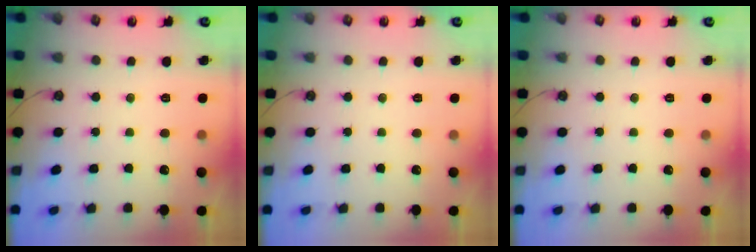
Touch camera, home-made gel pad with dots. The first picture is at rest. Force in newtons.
{"total": 0.0}
{"total": 0.0}